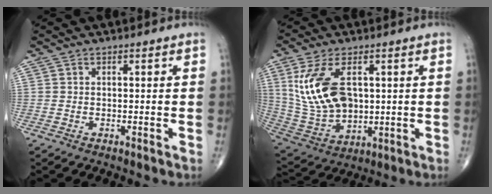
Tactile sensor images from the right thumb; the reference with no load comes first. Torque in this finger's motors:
{"motor_torque": [-0.55, 1.28, 1.38, 0.32, 0.20]}